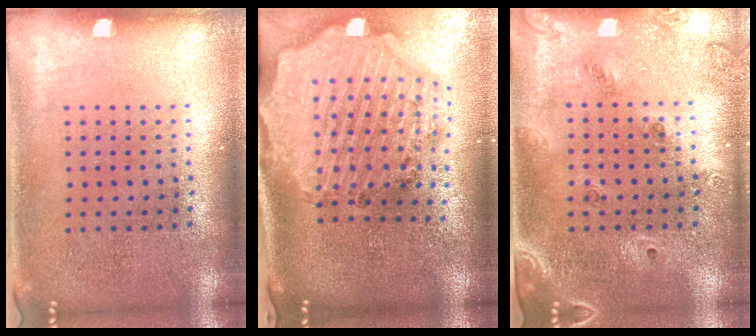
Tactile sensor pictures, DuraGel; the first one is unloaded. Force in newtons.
{"total": 3.1, "press": 2.6, "slide": 1.6}
{"total": 1.6, "press": 1.4, "slide": 0.8}